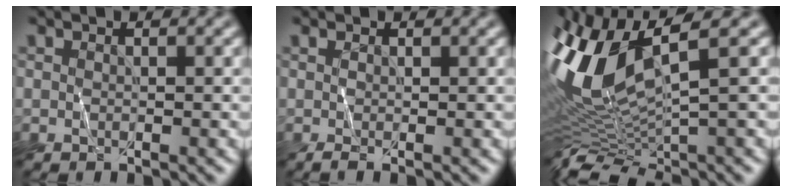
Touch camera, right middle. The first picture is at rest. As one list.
[{"total": 1.3, "force": [-0.2, 0.5, 1.2], "torque": [-0.013, 0.000, 0.000]}, {"total": 9.3, "force": [0.2, 3.2, 8.7], "torque": [-0.175, 0.011, 0.005]}]